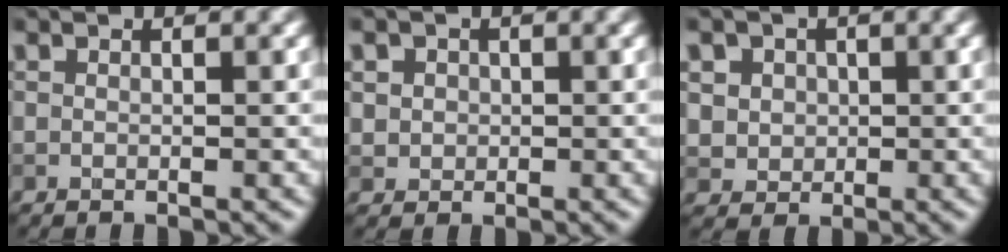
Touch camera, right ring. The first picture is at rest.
{"total": 2.5, "force": [0.7, 2.2, 0.9], "torque": [-0.012, 0.007, 0.016]}
{"total": 4.1, "force": [1.5, 3.5, 1.5], "torque": [-0.029, 0.007, 0.024]}